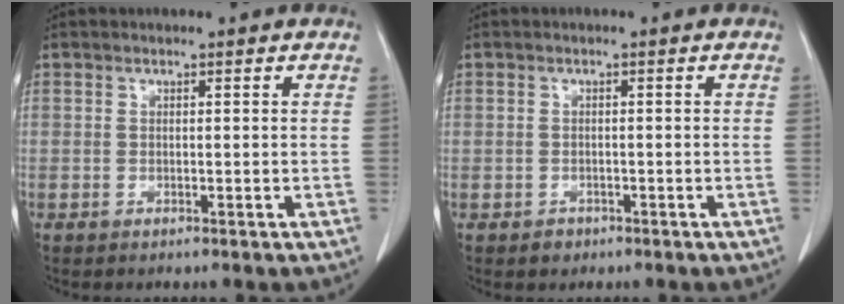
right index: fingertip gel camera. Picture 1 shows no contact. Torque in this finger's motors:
{"motor_torque": [-1.41, 0.41, -0.64, -0.21]}